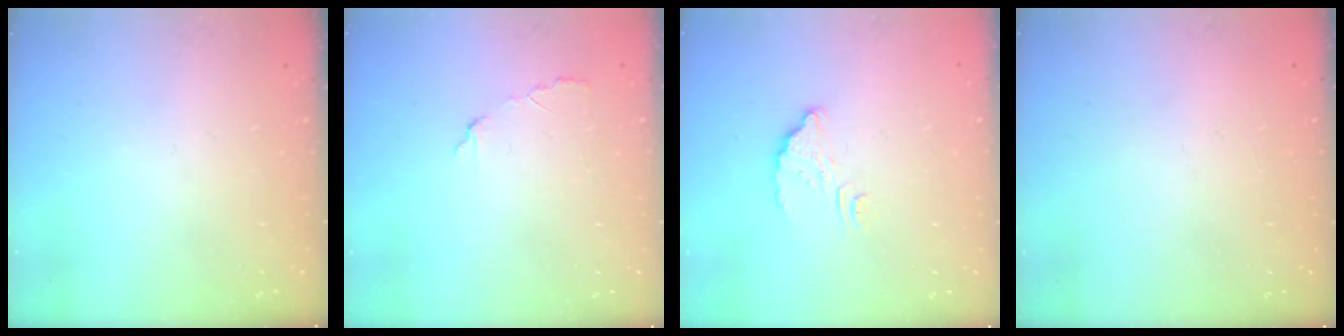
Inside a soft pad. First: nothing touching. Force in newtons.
{"total": 3.7, "press": 3.7, "slide": 0.2}
{"total": 3.8, "press": 3.8, "slide": 0.3}
{"total": 2.3, "press": 2.3, "slide": 0.1}